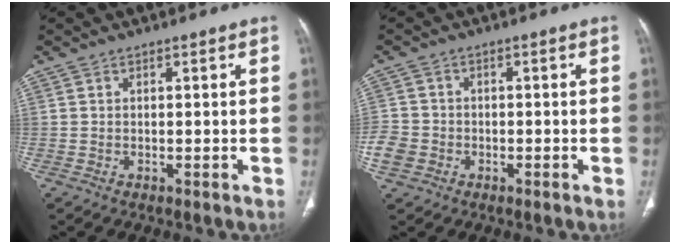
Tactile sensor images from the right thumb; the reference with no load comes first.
{"total": 5.1, "force": [-1.8, 4.5, 1.6], "torque": [-0.033, 0.013, -0.035]}